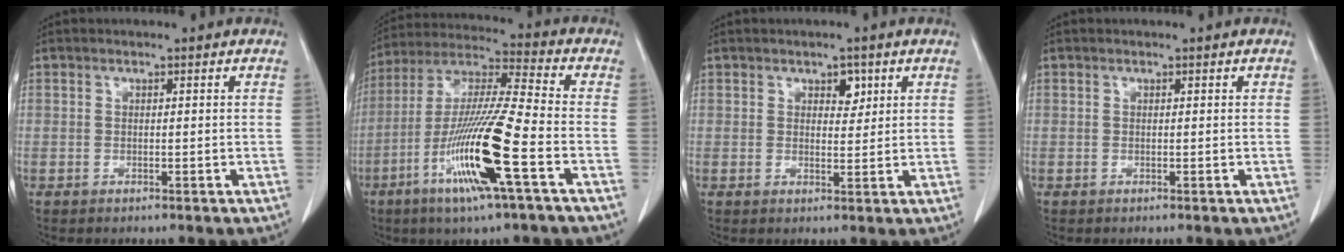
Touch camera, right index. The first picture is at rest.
{"total": 16.5, "force": [-6.3, -0.1, 15.2], "torque": [-0.307, -0.019, -0.121]}
{"total": 2.6, "force": [1.3, 1.5, 1.6], "torque": [-0.019, 0.000, 0.020]}
{"total": 0.0}